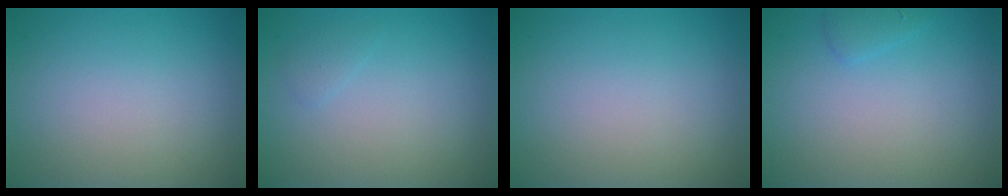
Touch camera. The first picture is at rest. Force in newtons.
{"total": 0.7, "press": 0.7, "slide": 0.0}
{"total": 0.0}
{"total": 1.0, "press": 1.0, "slide": 0.1}